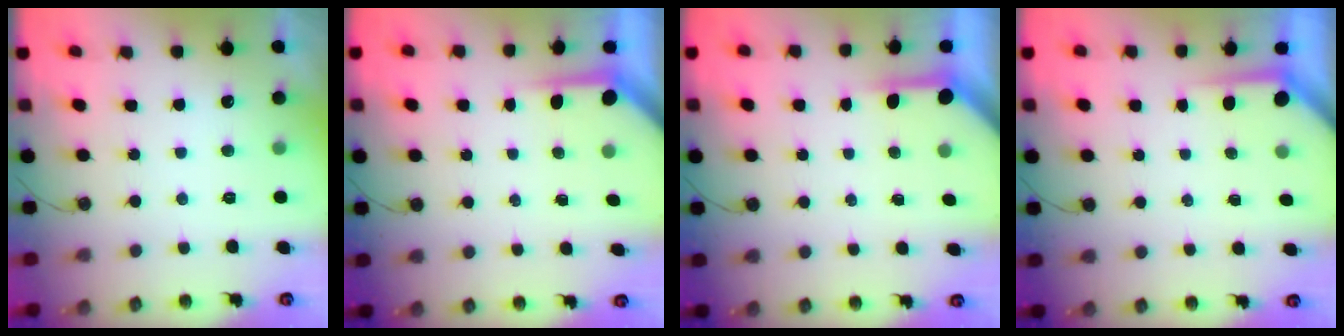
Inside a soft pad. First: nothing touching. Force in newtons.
{"total": 4.0, "press": 3.9, "slide": 0.4}
{"total": 4.0, "press": 3.9, "slide": 0.4}
{"total": 3.6, "press": 3.6, "slide": 0.3}